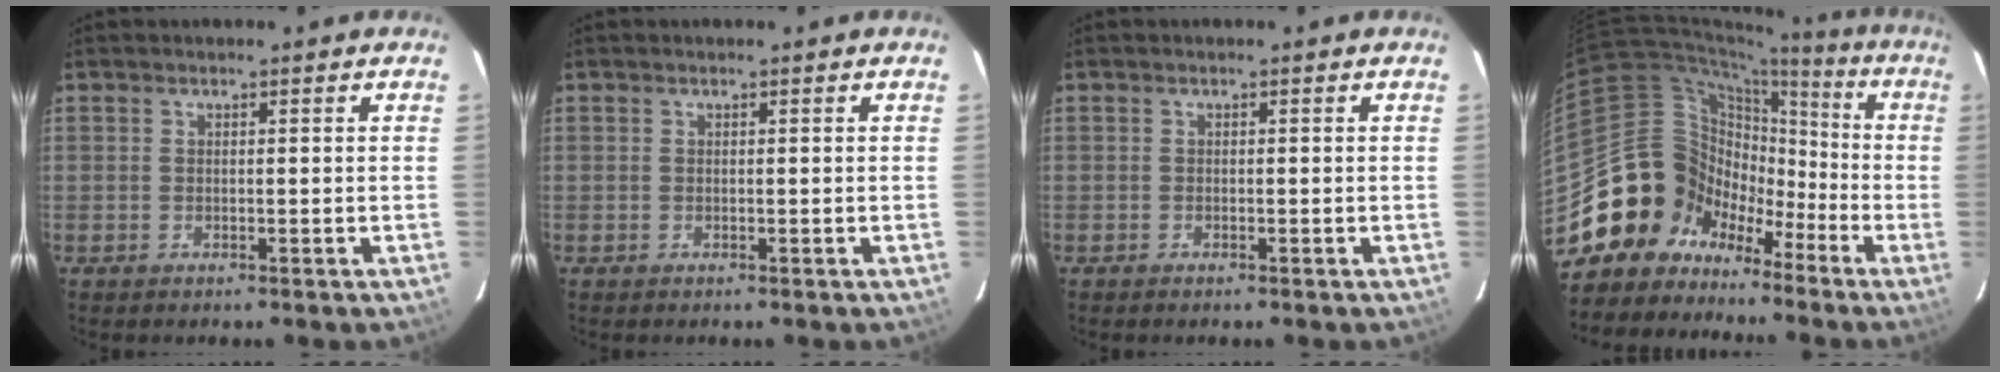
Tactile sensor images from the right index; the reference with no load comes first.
{"total": 0.0}
{"total": 0.0}
{"total": 16.4, "force": [-9.5, 13.0, 3.0], "torque": [-0.066, 0.071, -0.169]}